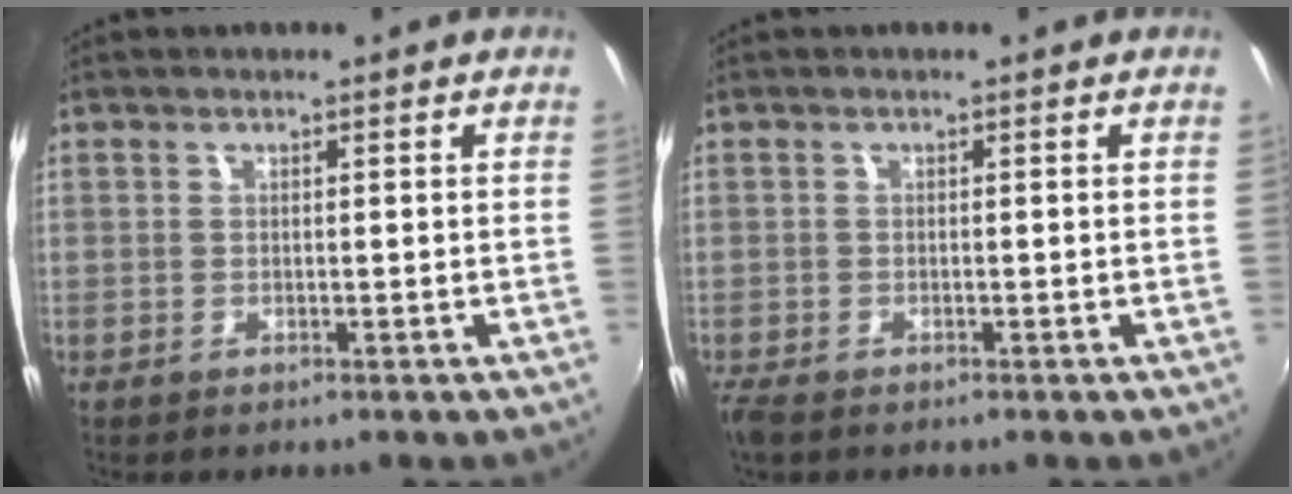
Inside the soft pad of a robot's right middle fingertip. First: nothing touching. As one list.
[{"total": 2.9, "force": [-2.4, 0.9, 1.5], "torque": [-0.036, -0.016, -0.046]}]